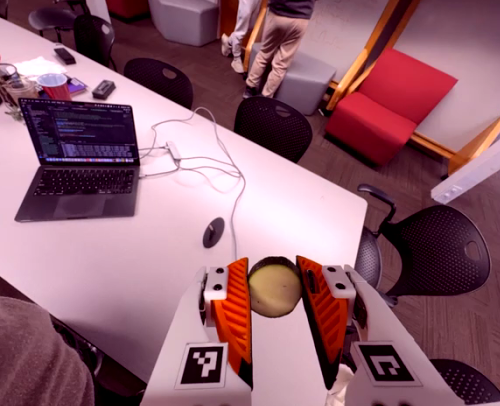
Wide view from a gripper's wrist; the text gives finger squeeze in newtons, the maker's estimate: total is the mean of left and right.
{"total": 13.1, "left": 14.1, "right": 12.1}